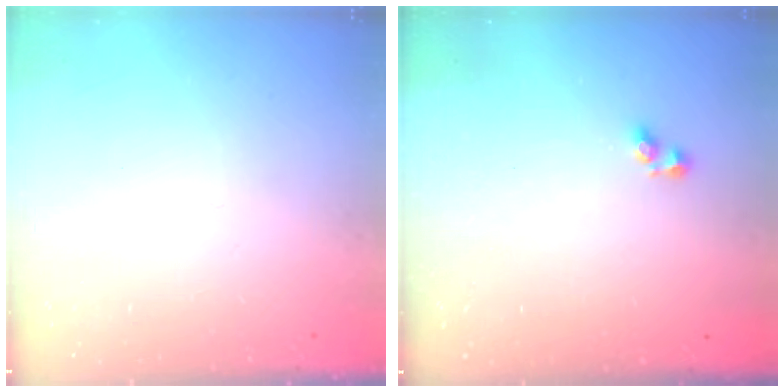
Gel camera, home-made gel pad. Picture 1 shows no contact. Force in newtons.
{"total": 3.0, "press": 3.0, "slide": 0.4}